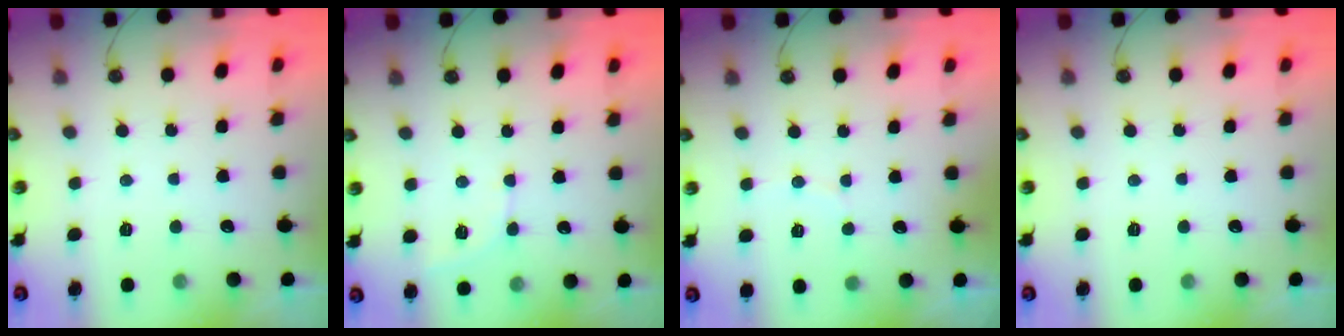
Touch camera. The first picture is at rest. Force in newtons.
{"total": 5.2, "press": 5.2, "slide": 0.4}
{"total": 2.7, "press": 2.4, "slide": 1.2}
{"total": 0.0}